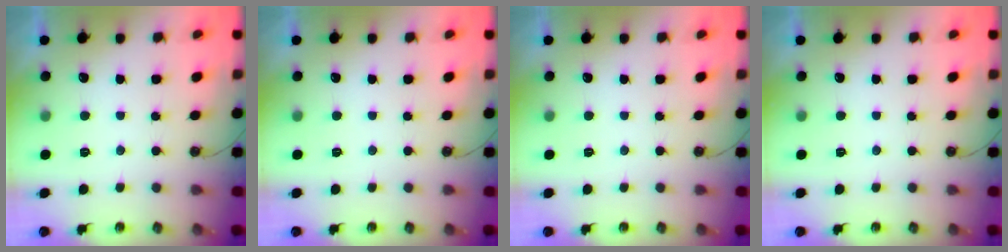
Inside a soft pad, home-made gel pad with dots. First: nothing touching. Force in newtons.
{"total": 0.0}
{"total": 0.0}
{"total": 0.0}